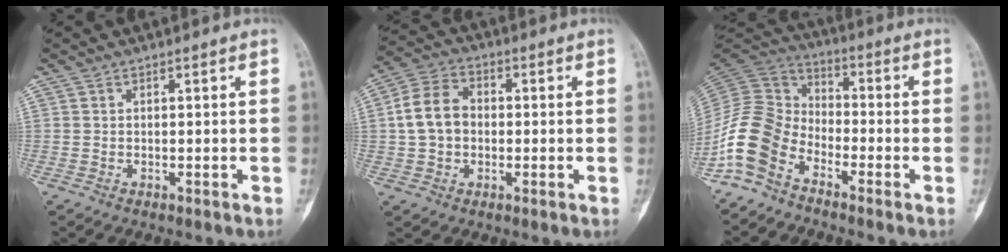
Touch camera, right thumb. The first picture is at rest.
{"total": 8.8, "force": [0.1, 6.8, 5.6], "torque": [-0.094, 0.024, -0.008]}
{"total": 11.5, "force": [-6.8, 7.3, 5.6], "torque": [-0.111, 0.060, -0.155]}